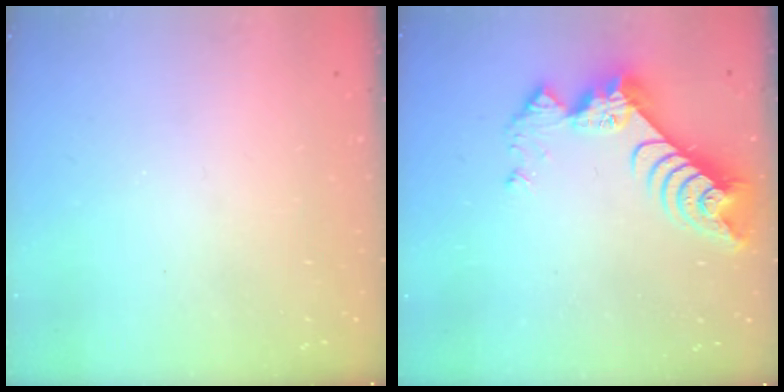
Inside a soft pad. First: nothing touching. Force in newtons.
{"total": 9.3, "press": 9.3, "slide": 0.8}